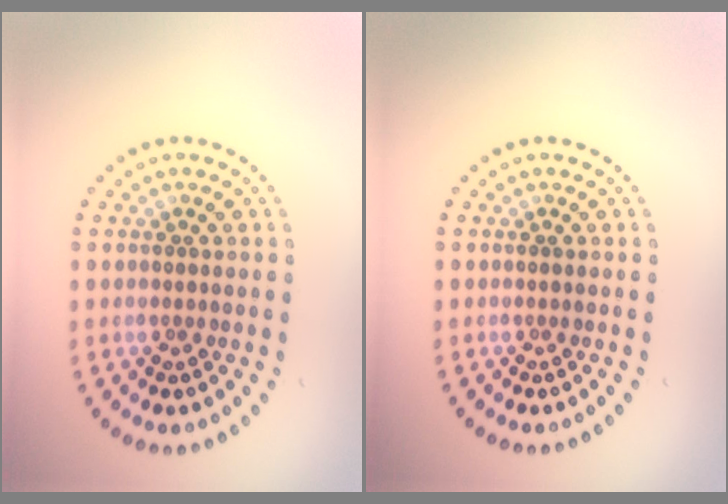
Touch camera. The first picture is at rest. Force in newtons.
{"total": 0.0}